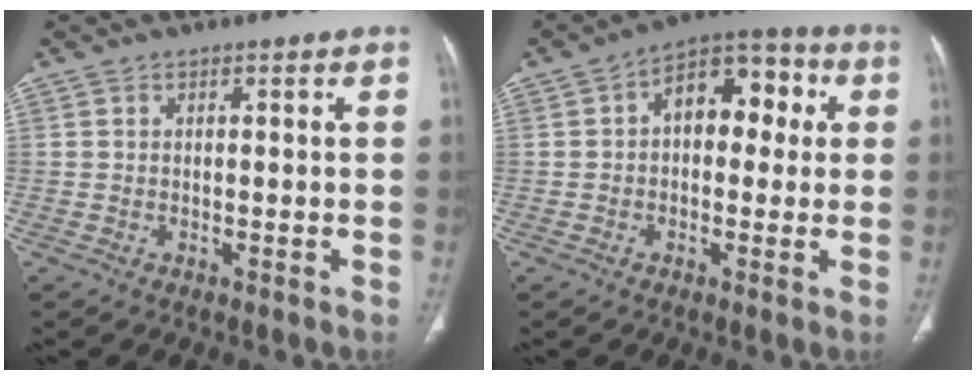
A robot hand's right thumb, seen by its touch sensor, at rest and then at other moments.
{"total": 11.6, "force": [1.8, 7.3, 8.9], "torque": [-0.087, 0.033, 0.015]}